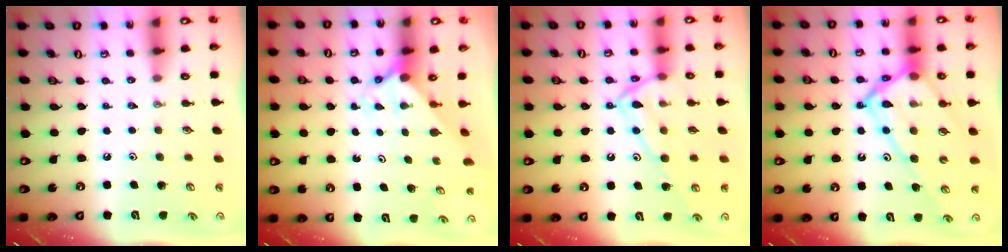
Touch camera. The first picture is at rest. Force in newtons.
{"total": 1.7, "press": 1.7, "slide": 0.1}
{"total": 15.8, "press": 15.8, "slide": 1.1}
{"total": 18.9, "press": 18.8, "slide": 2.2}